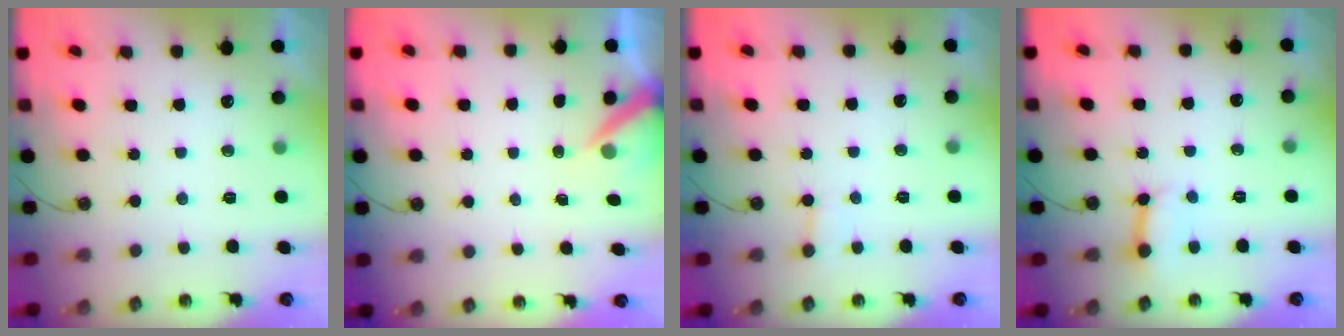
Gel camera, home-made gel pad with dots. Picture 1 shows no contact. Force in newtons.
{"total": 5.4, "press": 5.4, "slide": 0.5}
{"total": 3.6, "press": 3.5, "slide": 0.3}
{"total": 7.2, "press": 7.1, "slide": 0.9}